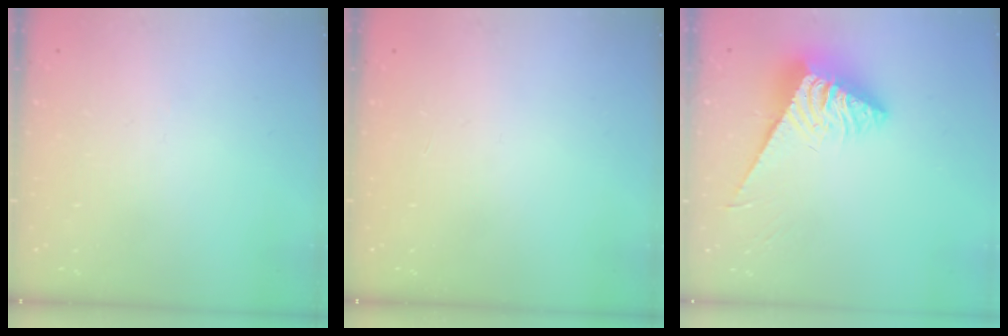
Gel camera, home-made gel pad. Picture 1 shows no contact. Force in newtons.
{"total": 0.0}
{"total": 7.0, "press": 7.0, "slide": 0.3}